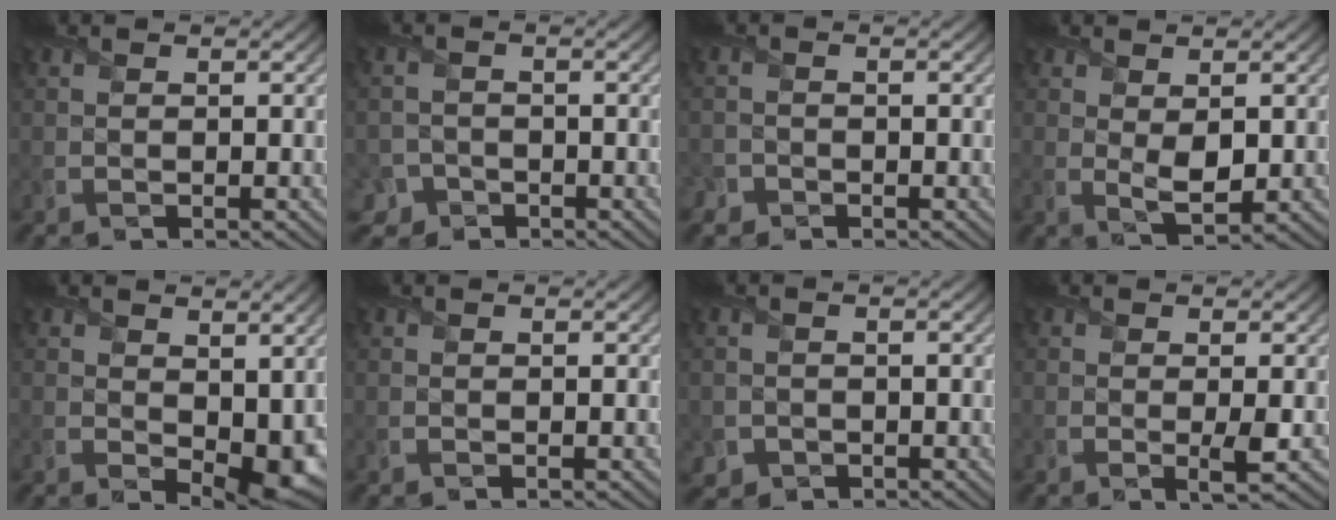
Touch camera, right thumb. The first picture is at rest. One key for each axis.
{"total": 3.8, "fx": -2.5, "fy": 2.7, "fz": 0.7, "tx": -0.010, "ty": 0.000, "tz": -0.048}
{"total": 1.7, "fx": -1.2, "fy": 1.3, "fz": 0.2, "tx": 0.000, "ty": -0.002, "tz": -0.029}
{"total": 3.4, "fx": 0.8, "fy": 1.8, "fz": 2.8, "tx": -0.061, "ty": -0.009, "tz": 0.021}
{"total": 6.2, "fx": 0.6, "fy": 3.8, "fz": 4.8, "tx": -0.079, "ty": -0.023, "tz": 0.021}
{"total": 0.0}
{"total": 2.0, "fx": -0.9, "fy": 1.8, "fz": 0.2, "tx": 0.000, "ty": -0.007, "tz": -0.017}
{"total": 1.9, "fx": 0.0, "fy": 0.1, "fz": 1.9, "tx": -0.035, "ty": -0.004, "tz": -0.002}